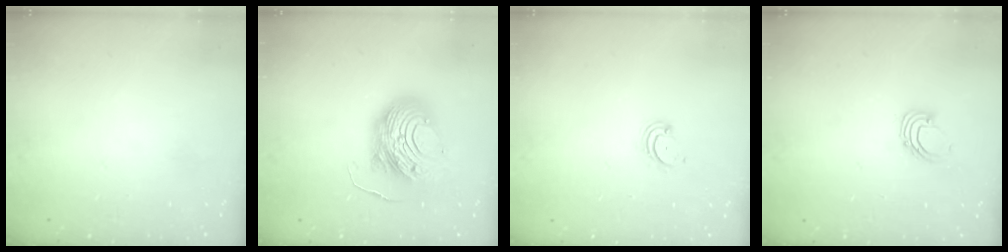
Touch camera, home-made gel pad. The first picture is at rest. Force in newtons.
{"total": 15.5, "press": 15.4, "slide": 1.3}
{"total": 2.6, "press": 2.5, "slide": 0.3}
{"total": 2.6, "press": 2.6, "slide": 0.2}